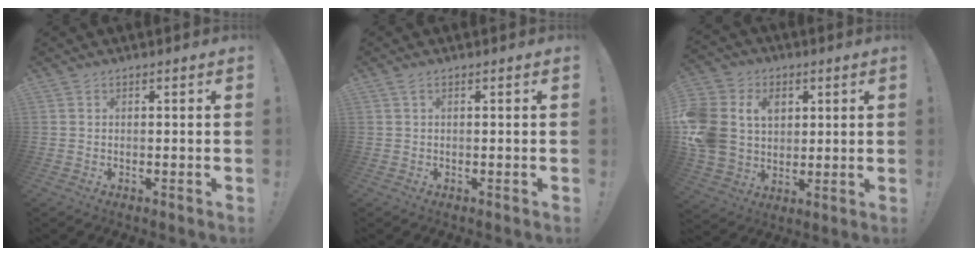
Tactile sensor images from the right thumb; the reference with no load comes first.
{"total": 1.0, "force": [0.3, 0.1, 1.0], "torque": [-0.023, 0.002, 0.006]}
{"total": 16.3, "force": [4.2, 13.0, 8.9], "torque": [-0.179, -0.013, 0.083]}